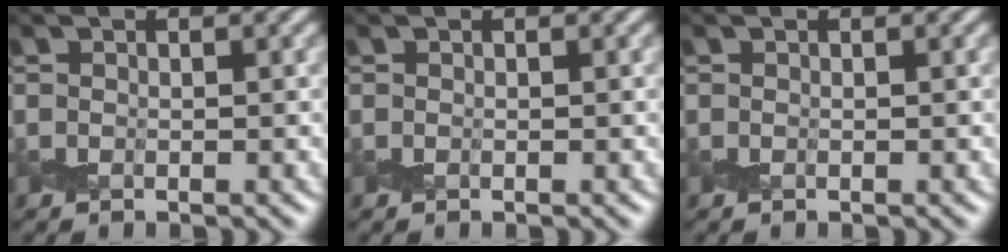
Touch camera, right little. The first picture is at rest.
{"total": 0.0}
{"total": 0.0}